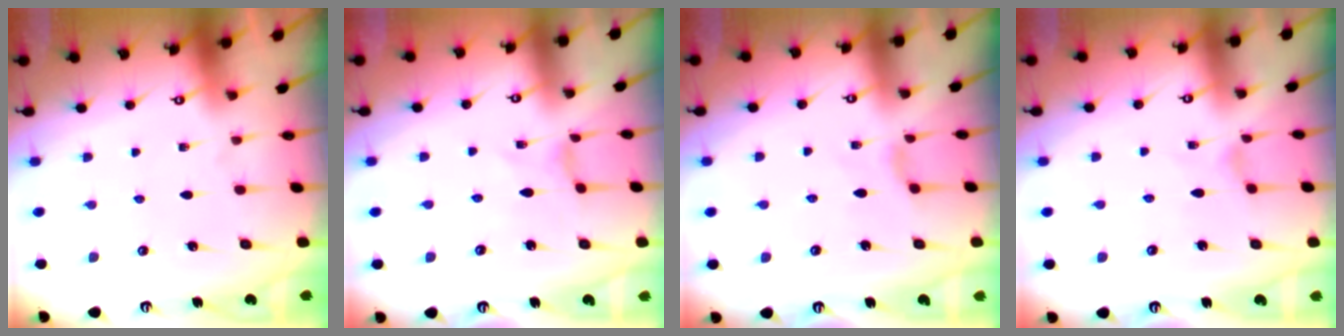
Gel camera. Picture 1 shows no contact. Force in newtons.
{"total": 0.0}
{"total": 1.9, "press": 1.8, "slide": 0.5}
{"total": 0.8, "press": 0.8, "slide": 0.2}